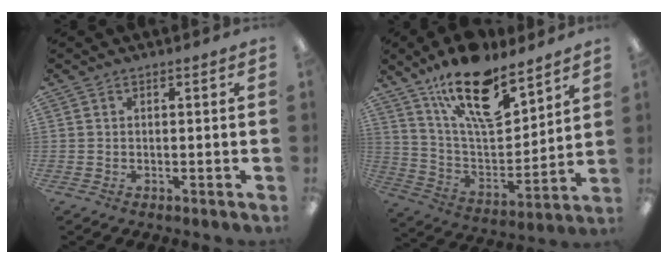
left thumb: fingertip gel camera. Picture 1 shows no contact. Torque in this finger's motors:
{"motor_torque": [1.49, 1.50, 1.44, -1.33, 0.30]}